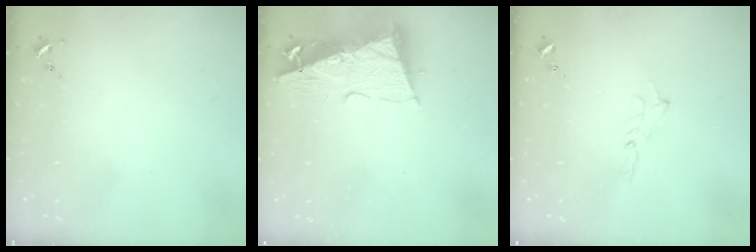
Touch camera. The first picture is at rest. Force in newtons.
{"total": 12.5, "press": 12.4, "slide": 1.3}
{"total": 2.0, "press": 2.0, "slide": 0.2}